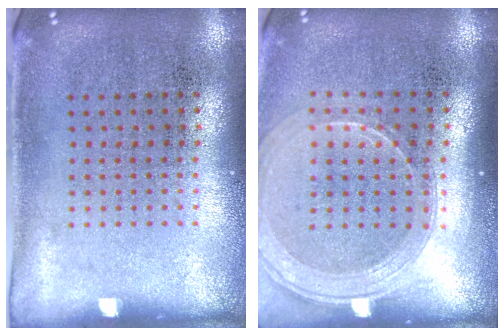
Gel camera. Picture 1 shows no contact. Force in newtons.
{"total": 1.8, "press": 1.6, "slide": 0.8}